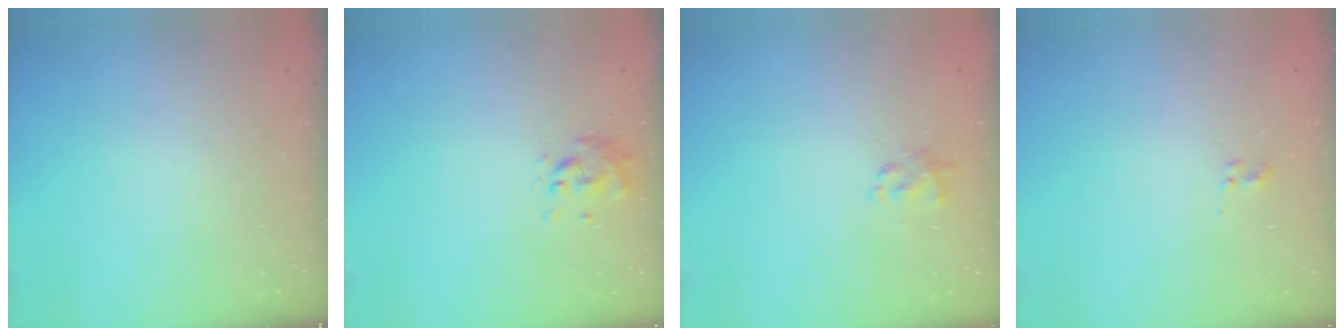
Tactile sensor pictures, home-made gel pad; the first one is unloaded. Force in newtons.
{"total": 0.0}
{"total": 1.2, "press": 1.0, "slide": 0.6}
{"total": 1.5, "press": 1.3, "slide": 0.9}